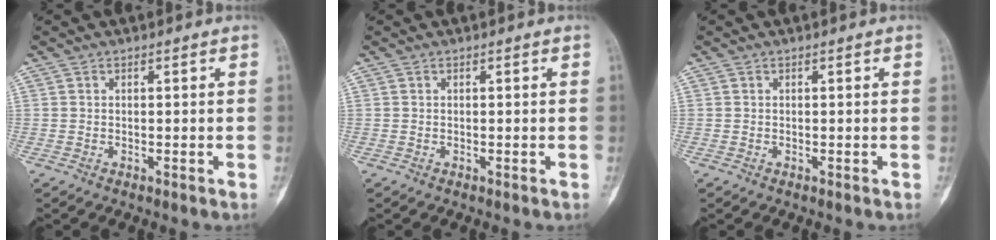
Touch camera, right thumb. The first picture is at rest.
{"total": 0.0}
{"total": 0.0}